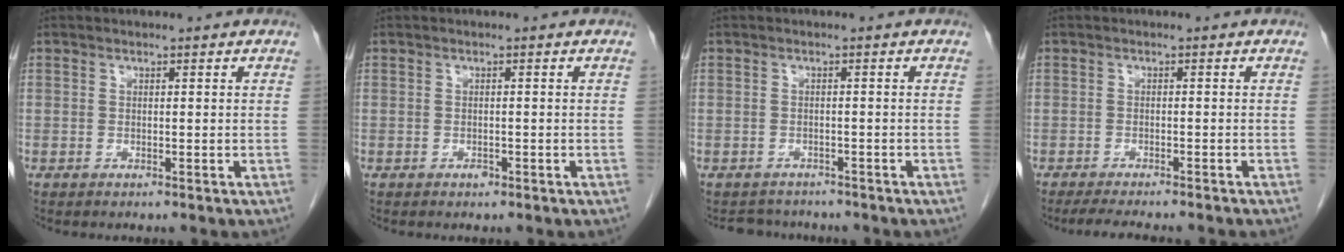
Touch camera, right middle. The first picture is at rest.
{"total": 0.8, "force": [-0.5, 0.4, 0.4], "torque": [-0.007, 0.002, -0.006]}
{"total": 3.4, "force": [-3.1, 1.2, -0.2], "torque": [-0.001, -0.003, -0.046]}
{"total": 8.2, "force": [-7.2, 0.7, 3.9], "torque": [-0.053, -0.016, -0.102]}